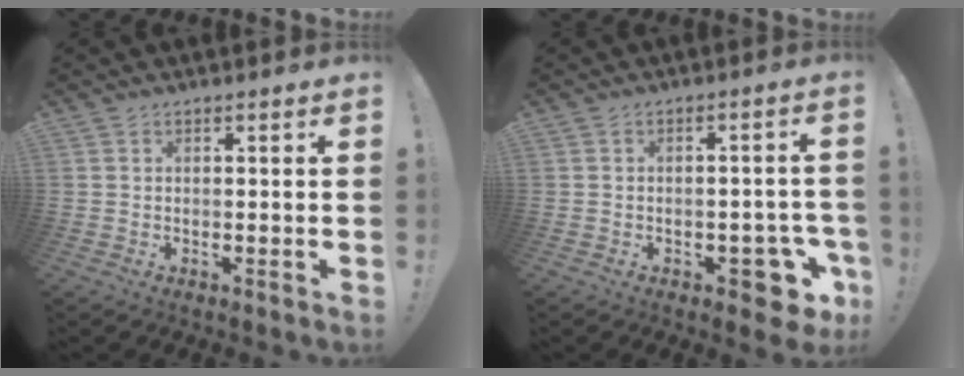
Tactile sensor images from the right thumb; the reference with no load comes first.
{"total": 8.2, "force": [-4.0, 4.5, 5.5], "torque": [-0.056, 0.030, -0.059]}